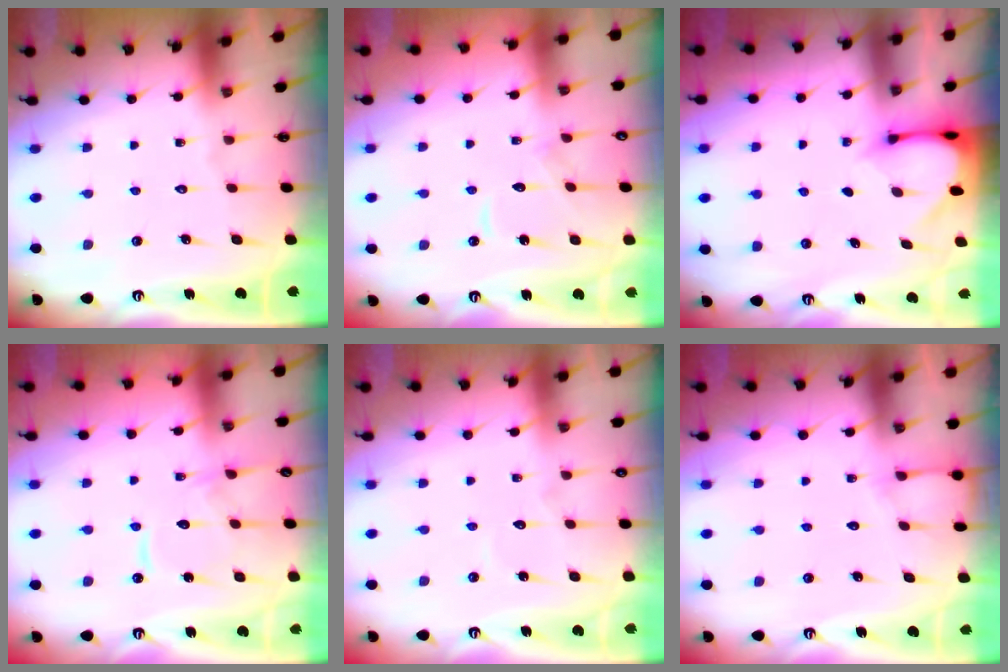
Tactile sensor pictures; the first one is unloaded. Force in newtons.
{"total": 8.1, "press": 8.1, "slide": 0.6}
{"total": 2.9, "press": 2.9, "slide": 0.2}
{"total": 12.0, "press": 12.0, "slide": 1.1}
{"total": 3.2, "press": 3.2, "slide": 0.2}
{"total": 4.2, "press": 4.2, "slide": 0.5}